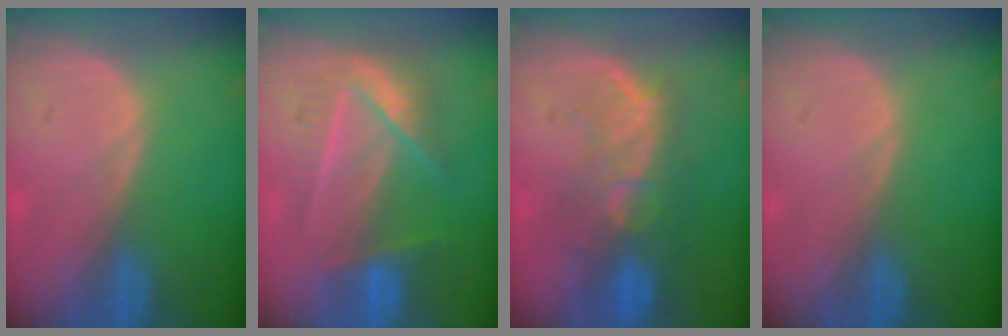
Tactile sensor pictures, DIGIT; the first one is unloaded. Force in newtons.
{"total": 6.8, "press": 6.7, "slide": 1.2}
{"total": 10.1, "press": 8.6, "slide": 5.4}
{"total": 0.0}